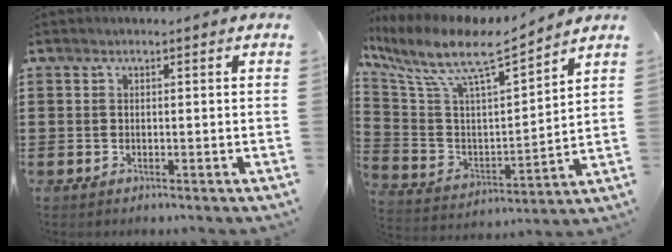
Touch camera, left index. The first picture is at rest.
{"total": 9.9, "force": [7.4, 1.7, 6.3], "torque": [-0.152, -0.048, 0.122]}